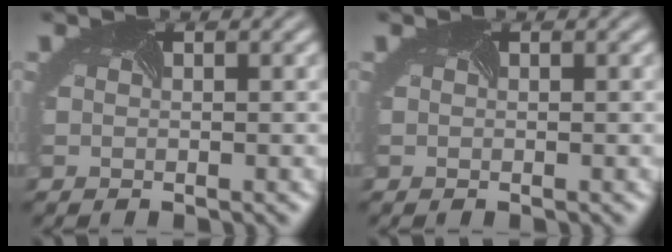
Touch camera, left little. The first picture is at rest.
{"total": 0.0}